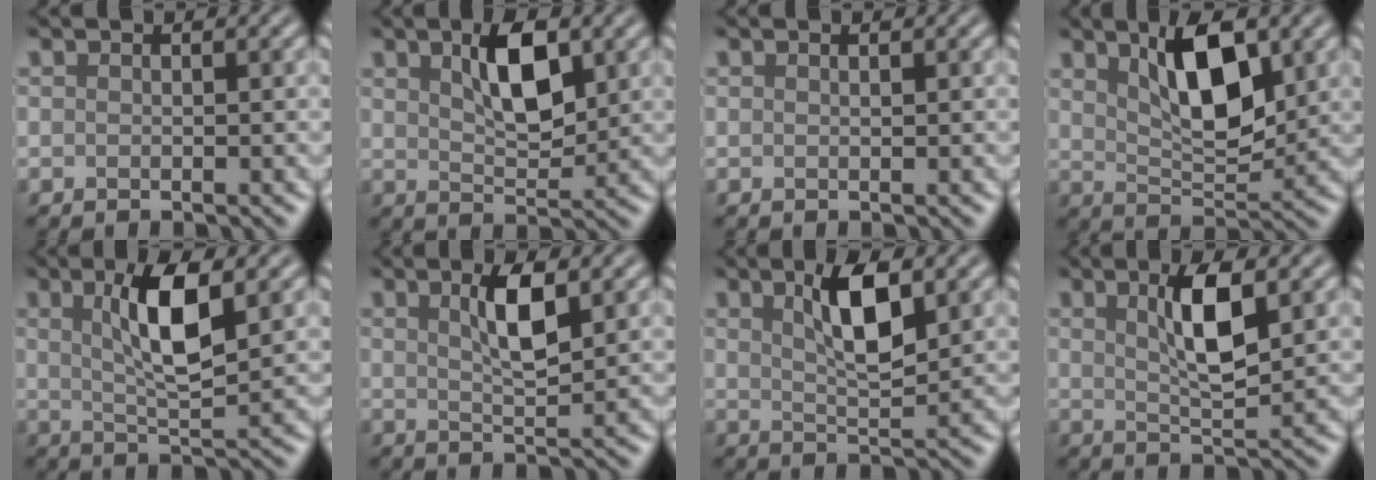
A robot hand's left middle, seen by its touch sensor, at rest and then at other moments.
{"total": 4.5, "force": [1.6, 1.8, 3.7], "torque": [-0.070, 0.001, 0.033]}
{"total": 0.0}
{"total": 6.6, "force": [2.5, 2.7, 5.5], "torque": [-0.096, -0.003, 0.047]}
{"total": 5.4, "force": [1.3, 1.3, 5.1], "torque": [-0.091, -0.003, 0.031]}
{"total": 3.4, "force": [1.1, 0.8, 3.1], "torque": [-0.057, 0.000, 0.025]}
{"total": 4.5, "force": [1.5, 1.3, 4.0], "torque": [-0.073, -0.002, 0.031]}
{"total": 4.4, "force": [1.2, 1.0, 4.1], "torque": [-0.076, -0.003, 0.027]}